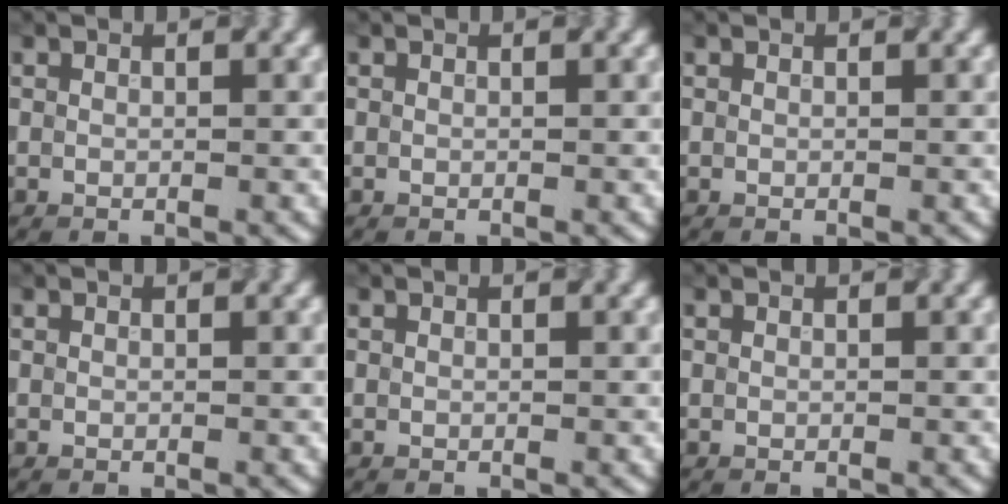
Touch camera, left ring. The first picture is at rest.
{"total": 0.0}
{"total": 0.0}
{"total": 0.0}
{"total": 0.0}
{"total": 0.0}